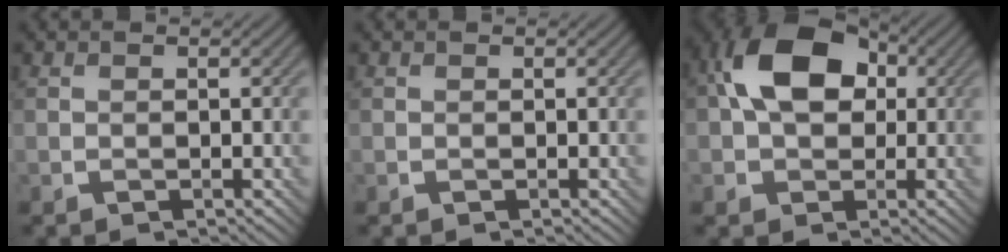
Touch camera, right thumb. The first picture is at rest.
{"total": 0.0}
{"total": 11.9, "force": [1.6, 8.2, 8.5], "torque": [-0.170, 0.027, 0.010]}